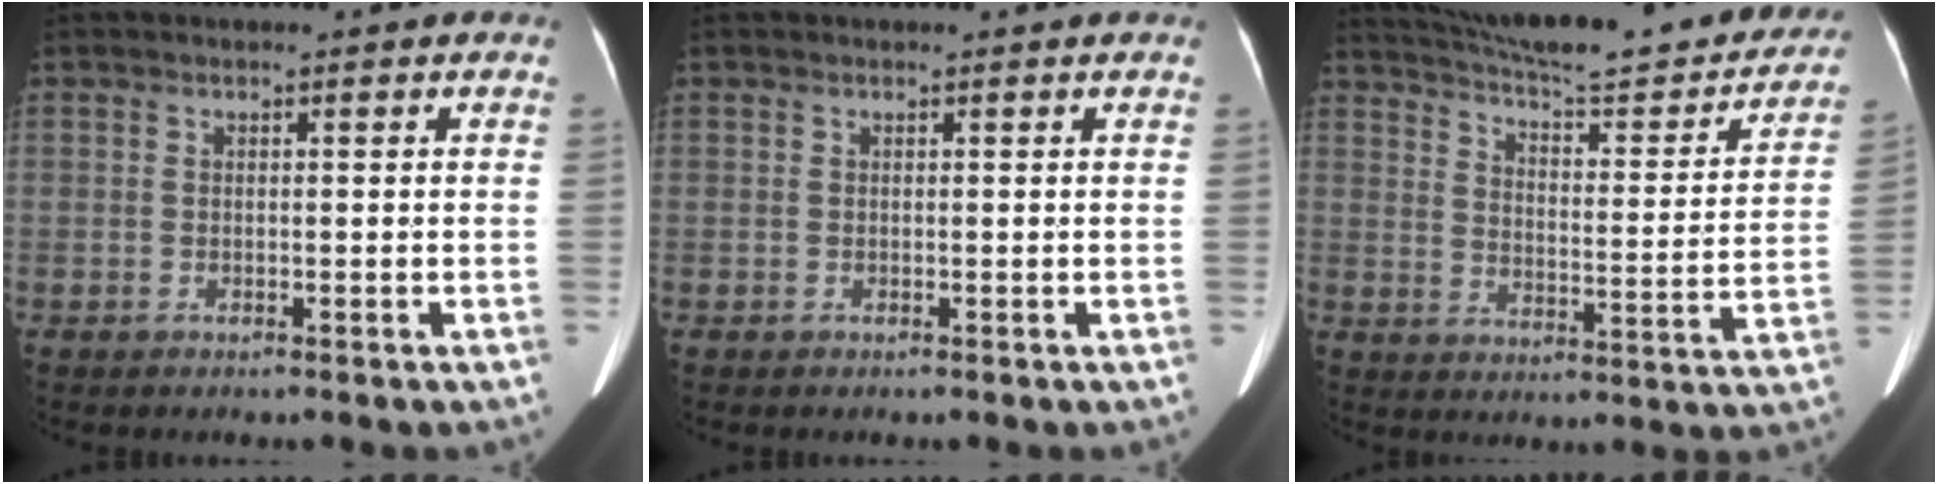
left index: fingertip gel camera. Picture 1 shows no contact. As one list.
[{"total": 0.6, "force": [0.6, 0.0, 0.2], "torque": [-0.005, 0.000, 0.009]}, {"total": 27.2, "force": [23.8, 4.5, 12.3], "torque": [-0.188, -0.041, 0.303]}]